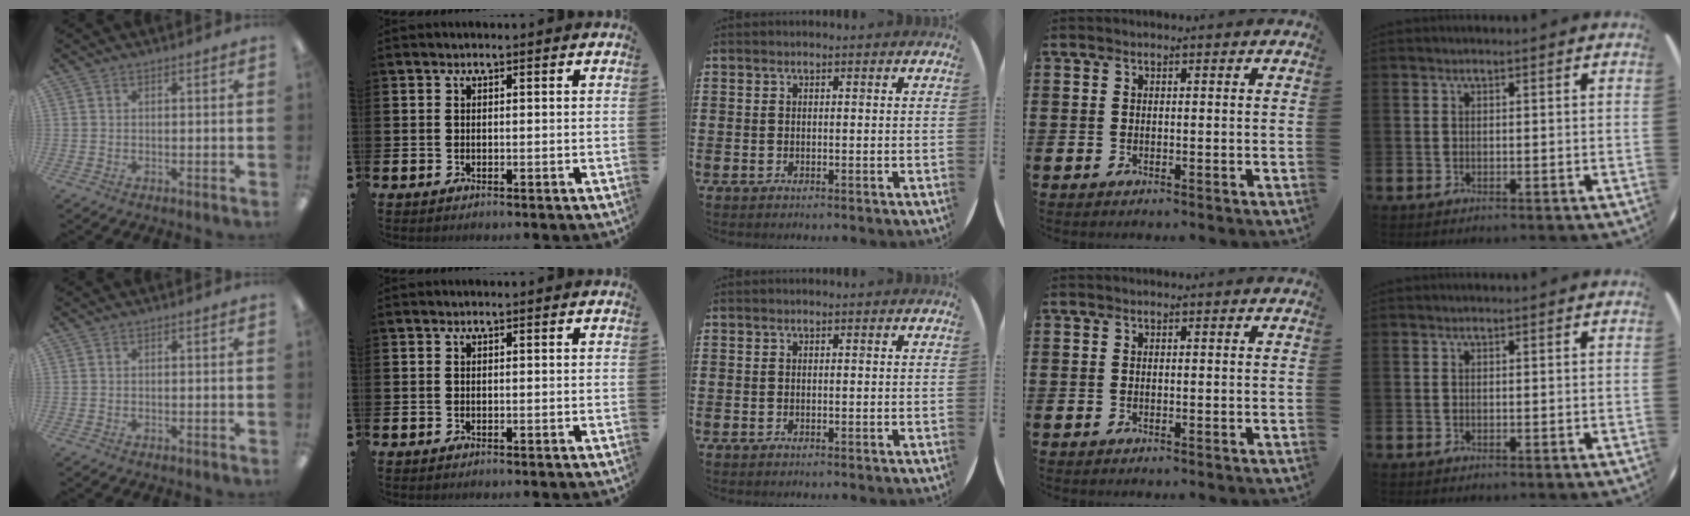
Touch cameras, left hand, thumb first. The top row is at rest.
{}